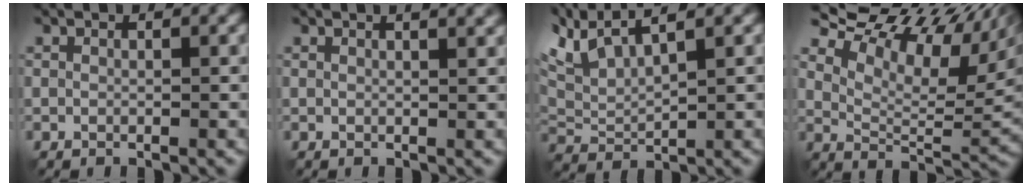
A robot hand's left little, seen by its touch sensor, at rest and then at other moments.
{"total": 3.8, "force": [2.5, 1.7, 2.3], "torque": [-0.006, 0.026, 0.008]}
{"total": 6.1, "force": [4.0, 2.0, 4.2], "torque": [-0.102, 0.020, 0.075]}
{"total": 11.3, "force": [6.4, 4.9, 7.9], "torque": [-0.134, 0.024, 0.110]}